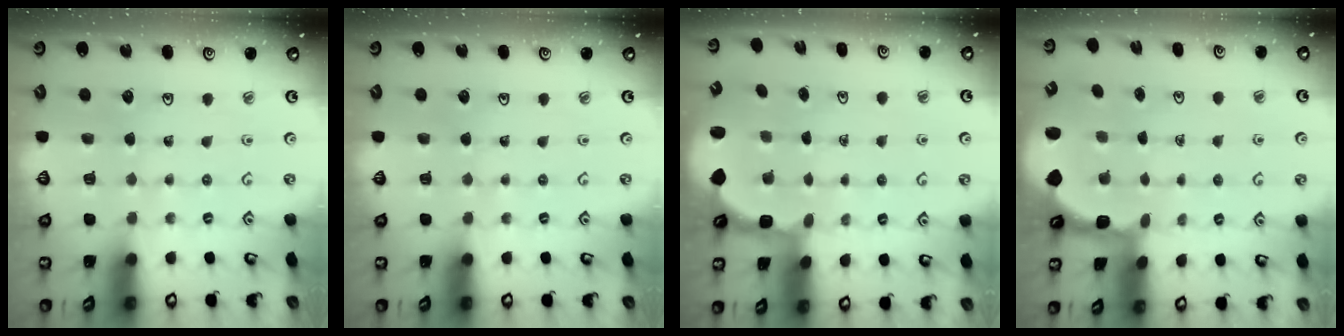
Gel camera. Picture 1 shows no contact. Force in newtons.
{"total": 0.0}
{"total": 2.8, "press": 2.2, "slide": 1.7}
{"total": 1.8, "press": 1.7, "slide": 0.5}